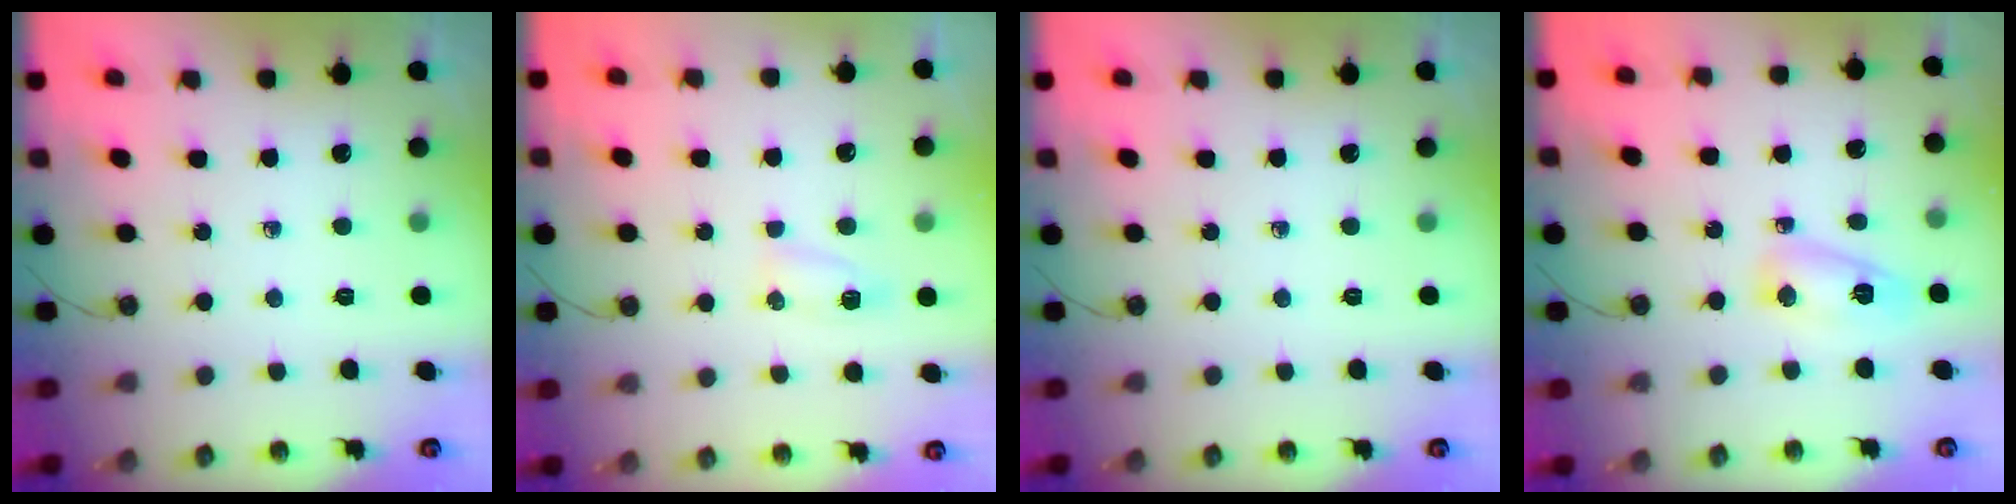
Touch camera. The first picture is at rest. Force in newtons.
{"total": 4.7, "press": 4.7, "slide": 0.5}
{"total": 0.0}
{"total": 6.6, "press": 6.5, "slide": 1.0}